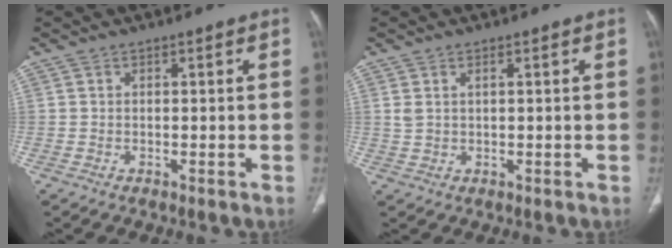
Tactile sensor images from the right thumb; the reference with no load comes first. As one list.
[{"total": 2.1, "force": [0.8, 1.0, 1.6], "torque": [-0.042, 0.008, 0.024]}]